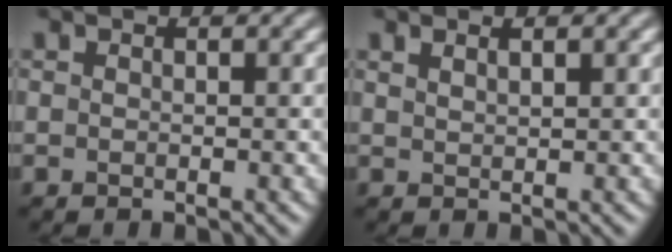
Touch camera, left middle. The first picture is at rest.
{"total": 0.6, "force": [0.5, 0.0, 0.3], "torque": [-0.001, 0.001, 0.007]}